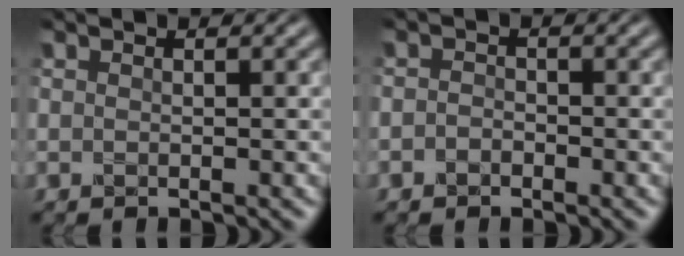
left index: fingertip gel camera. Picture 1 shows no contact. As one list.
[{"total": 0.7, "force": [-0.5, 0.4, 0.1], "torque": [-0.004, 0.004, -0.012]}]